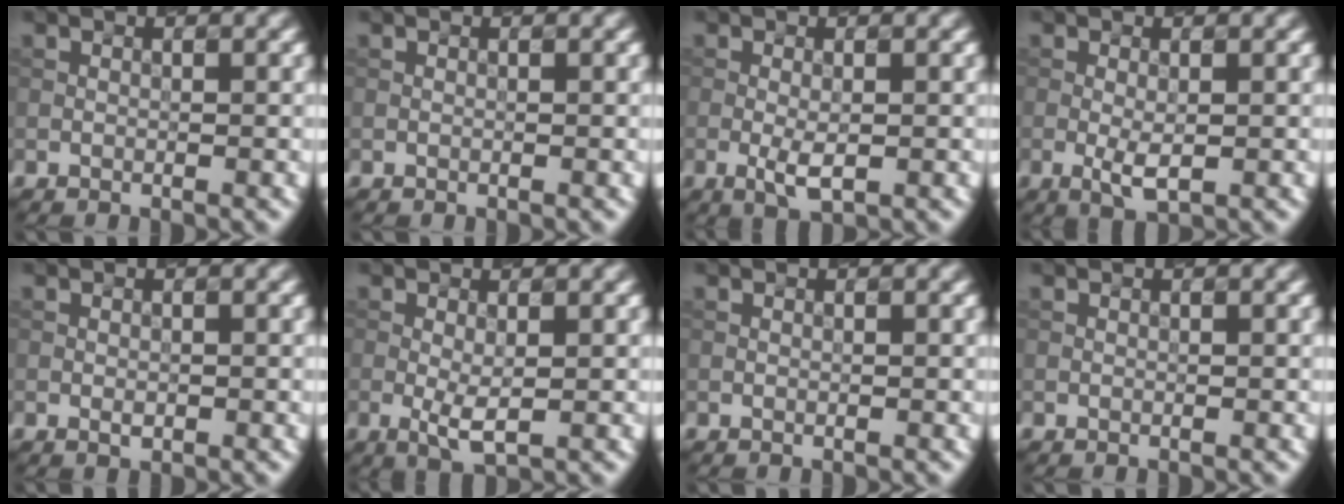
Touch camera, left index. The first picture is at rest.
{"total": 0.0}
{"total": 2.4, "force": [-0.5, 0.8, 2.2], "torque": [-0.044, -0.006, -0.009]}
{"total": 2.3, "force": [-0.4, 0.8, 2.1], "torque": [-0.043, -0.006, -0.006]}
{"total": 0.7, "force": [-0.2, 0.4, 0.5], "torque": [-0.009, 0.000, -0.003]}
{"total": 2.4, "force": [-0.3, 0.6, 2.3], "torque": [-0.048, -0.008, -0.003]}
{"total": 0.0}
{"total": 0.0}